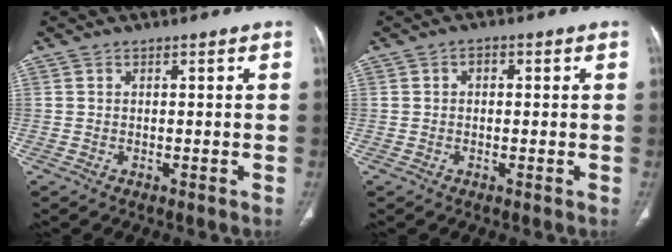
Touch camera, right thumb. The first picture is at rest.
{"total": 1.6, "force": [0.3, 1.2, 1.0], "torque": [-0.007, 0.008, 0.001]}